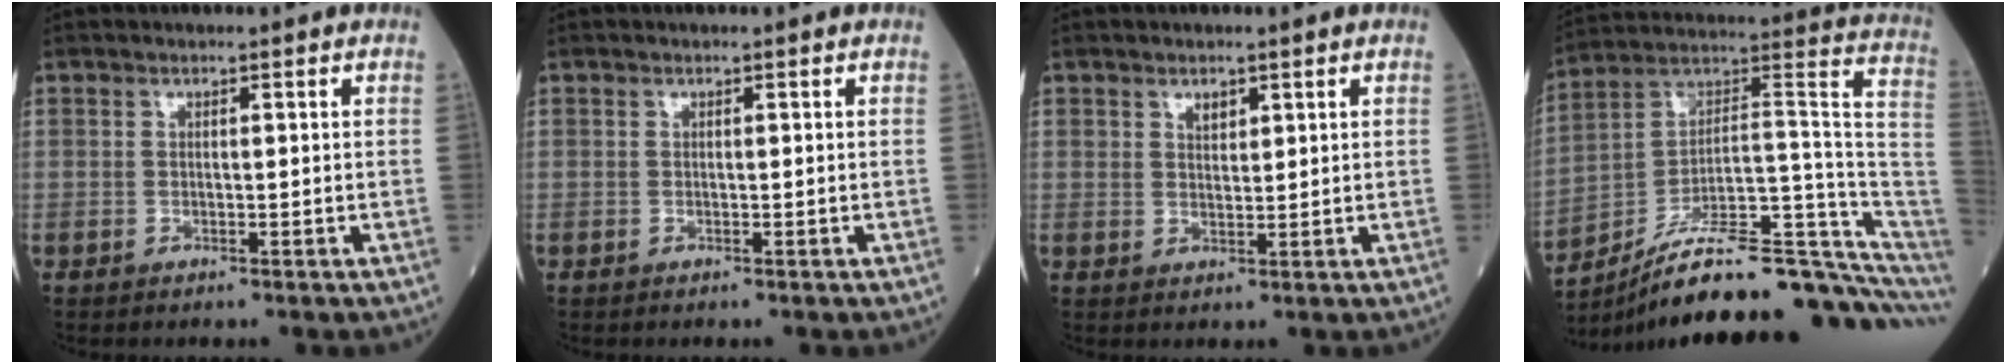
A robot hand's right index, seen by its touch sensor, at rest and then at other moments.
{"total": 0.0}
{"total": 1.9, "force": [1.2, 1.1, 1.0], "torque": [-0.017, 0.000, 0.024]}
{"total": 23.9, "force": [-18.0, 2.7, 15.4], "torque": [-0.150, 0.062, -0.273]}